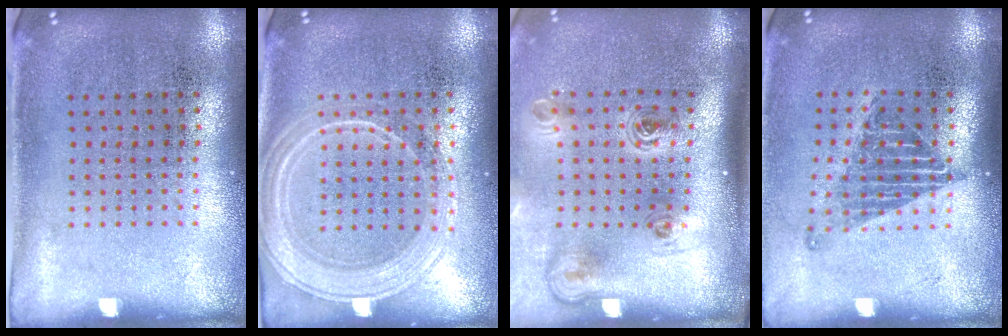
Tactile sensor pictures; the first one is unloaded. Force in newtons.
{"total": 1.8, "press": 1.8, "slide": 0.3}
{"total": 2.2, "press": 1.4, "slide": 1.7}
{"total": 1.3, "press": 1.1, "slide": 0.8}